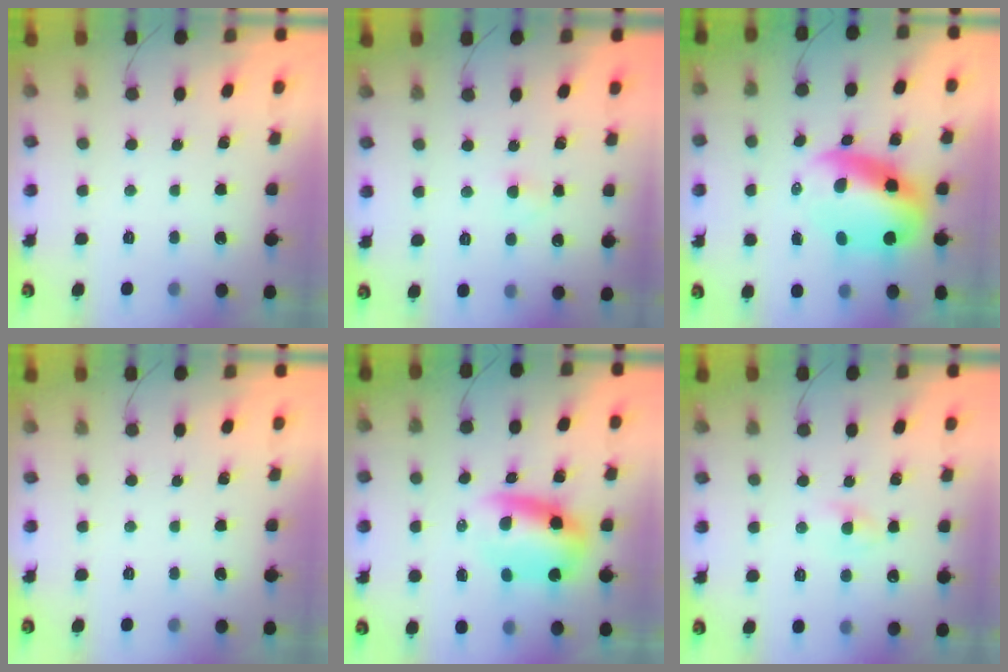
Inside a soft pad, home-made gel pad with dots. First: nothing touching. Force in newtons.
{"total": 2.1, "press": 1.8, "slide": 0.9}
{"total": 9.3, "press": 9.0, "slide": 2.2}
{"total": 0.0}
{"total": 8.0, "press": 7.7, "slide": 2.2}
{"total": 2.3, "press": 2.1, "slide": 0.9}